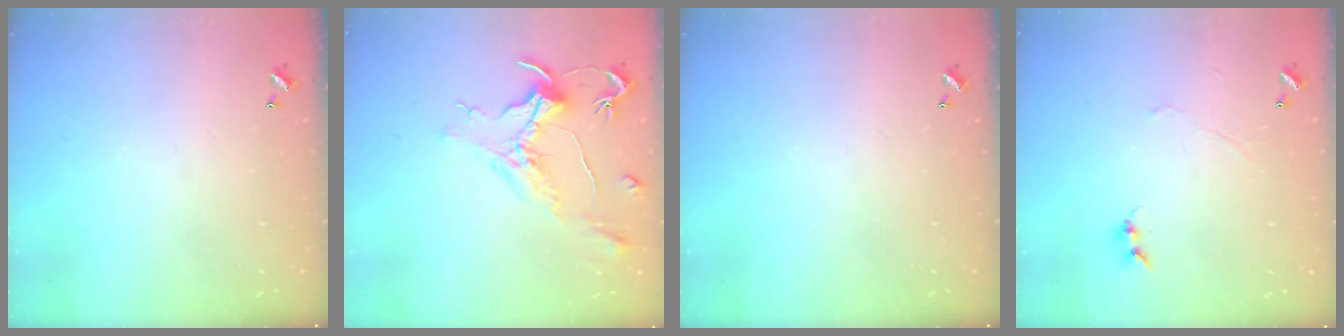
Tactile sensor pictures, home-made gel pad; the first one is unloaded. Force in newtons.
{"total": 1.5, "press": 1.2, "slide": 1.0}
{"total": 0.0}
{"total": 0.7, "press": 0.5, "slide": 0.5}